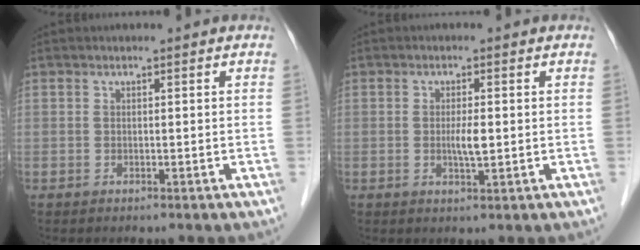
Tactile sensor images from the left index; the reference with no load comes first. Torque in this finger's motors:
{"motor_torque": [0.48, 0.31, 0.07, 0.02]}